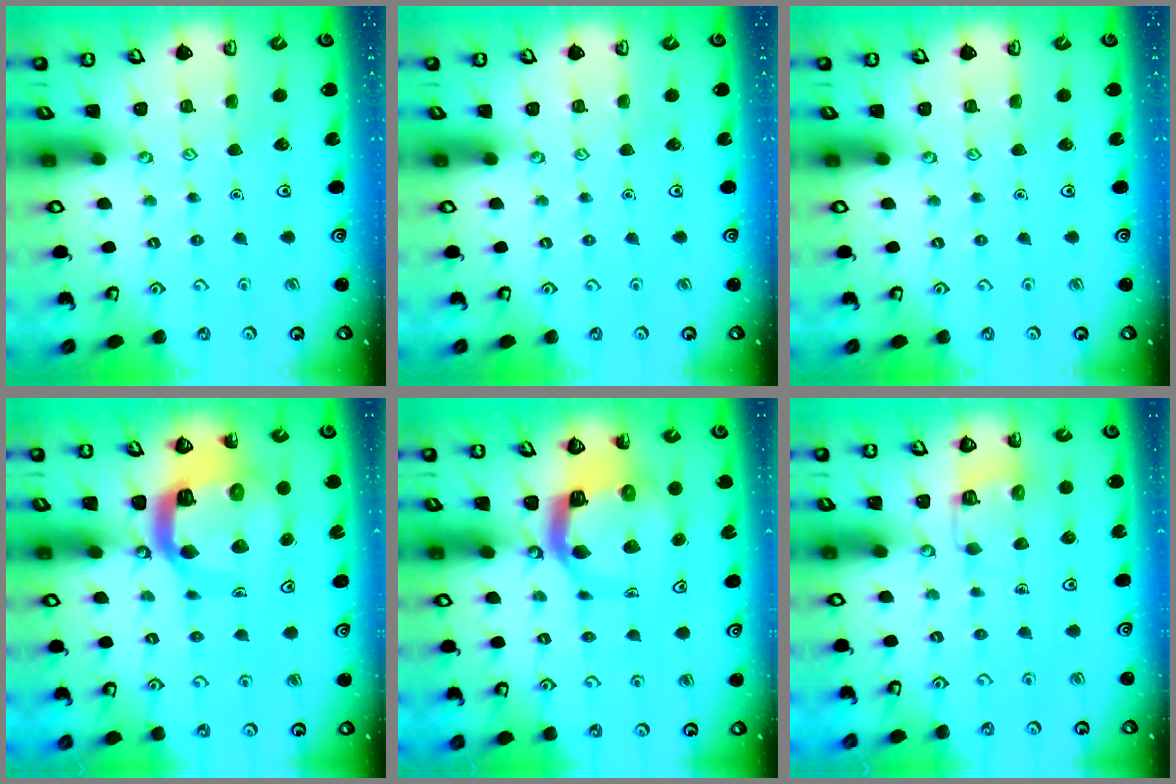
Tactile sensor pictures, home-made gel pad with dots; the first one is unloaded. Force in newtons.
{"total": 0.0}
{"total": 0.0}
{"total": 13.6, "press": 13.5, "slide": 1.6}
{"total": 10.4, "press": 10.4, "slide": 1.3}
{"total": 5.6, "press": 5.6, "slide": 0.5}